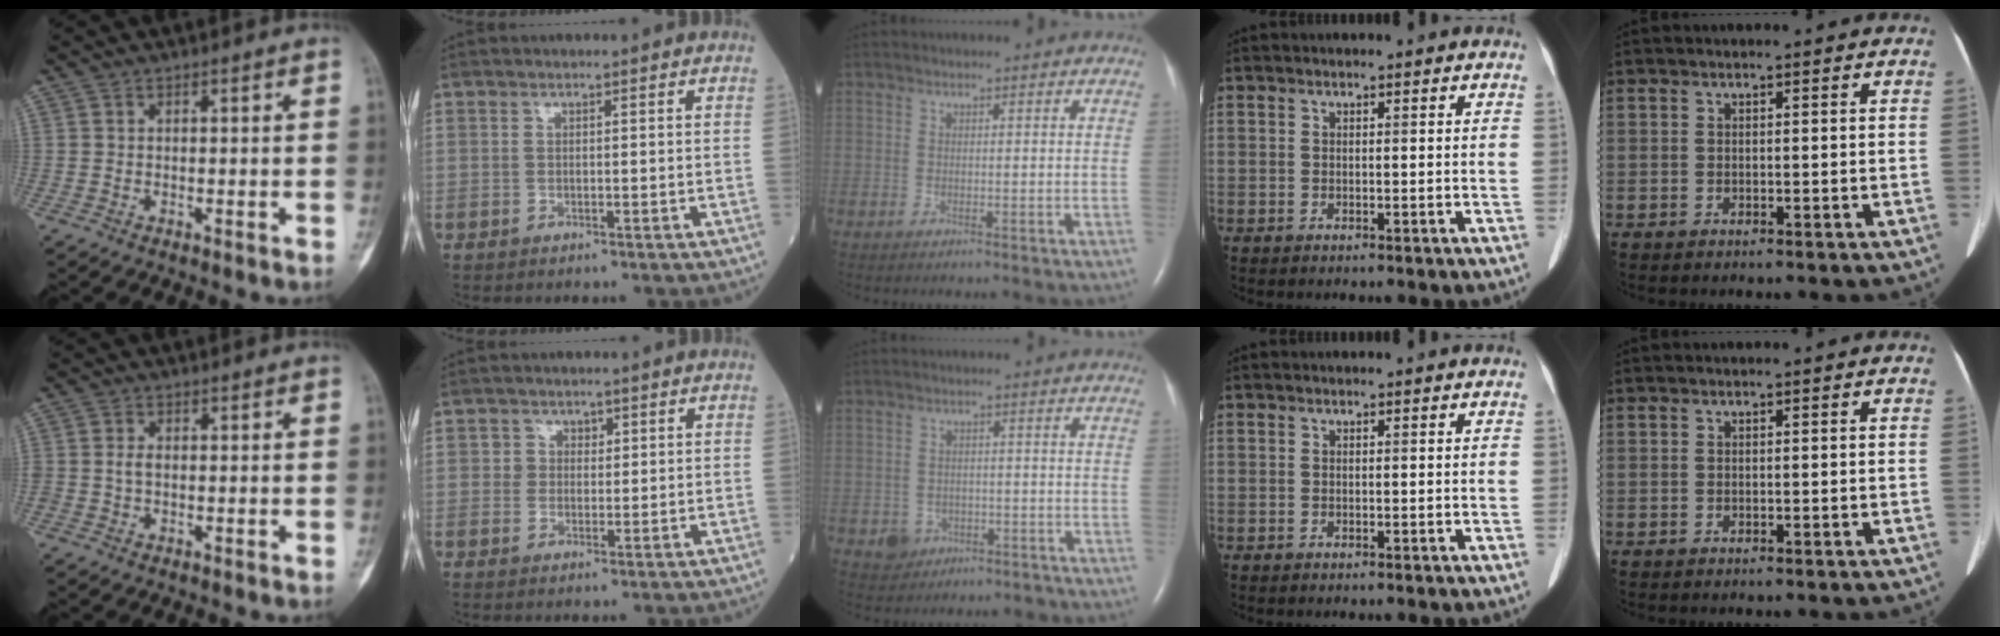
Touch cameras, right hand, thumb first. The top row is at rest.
{"thumb": {"total": 1.8, "force": [-0.1, 1.3, 1.3], "torque": [-0.026, 0.003, -0.003]}, "index": {"total": 2.2, "force": [0.7, 2.1, 0.1], "torque": [0.008, 0.001, 0.006]}, "middle": {"total": 3.6, "force": [-1.8, 3.1, 0.4], "torque": [-0.004, 0.012, -0.020]}}